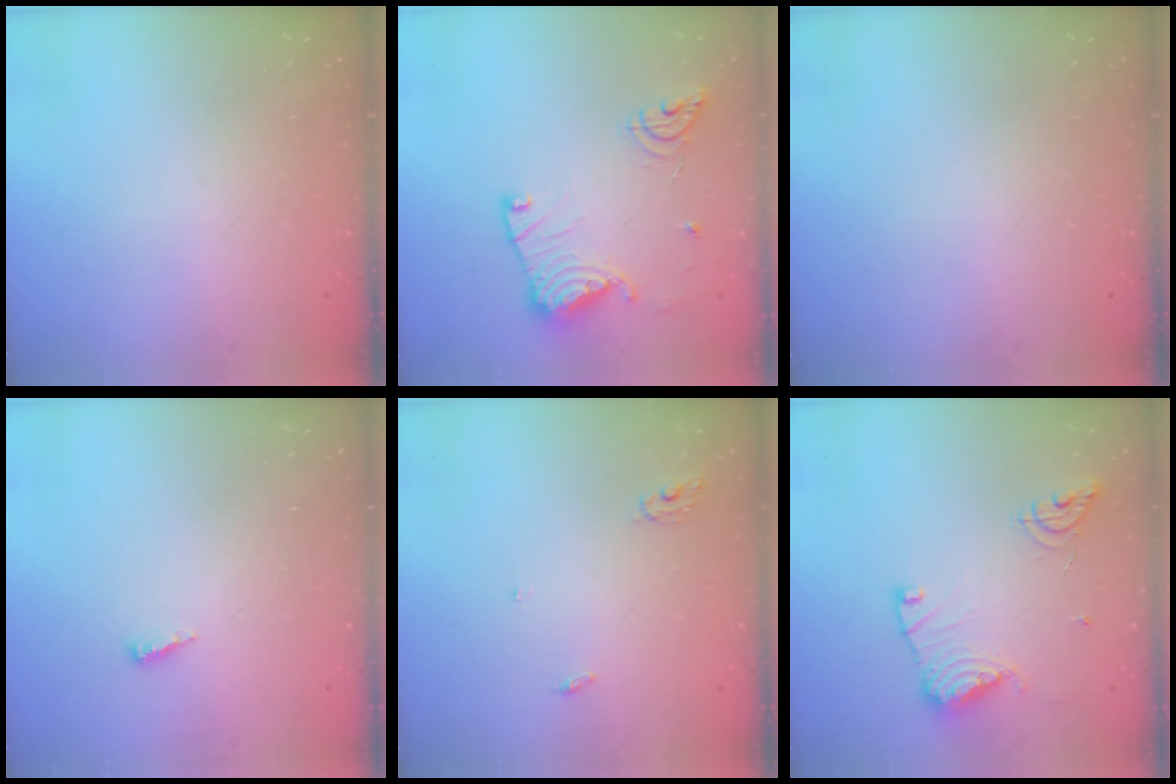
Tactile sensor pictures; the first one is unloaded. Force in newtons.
{"total": 15.6, "press": 15.5, "slide": 1.5}
{"total": 0.0}
{"total": 2.5, "press": 2.5, "slide": 0.2}
{"total": 4.0, "press": 4.0, "slide": 0.3}
{"total": 13.4, "press": 13.3, "slide": 1.4}